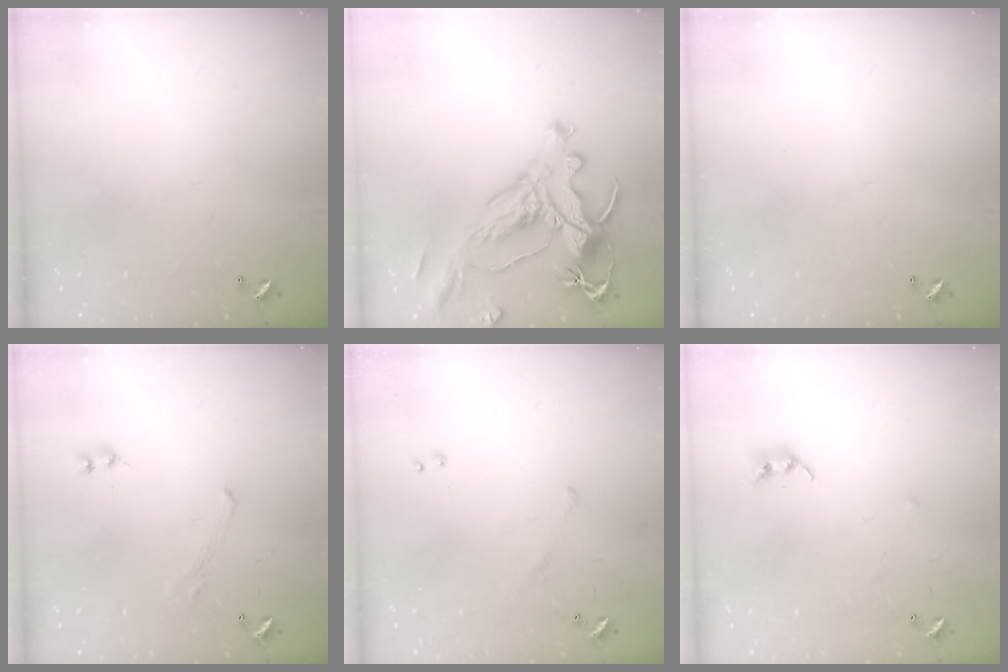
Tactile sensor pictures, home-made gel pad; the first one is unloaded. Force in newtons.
{"total": 2.1, "press": 1.6, "slide": 1.3}
{"total": 0.0}
{"total": 0.0}
{"total": 7.9, "press": 7.9, "slide": 0.7}
{"total": 5.1, "press": 5.1, "slide": 0.5}